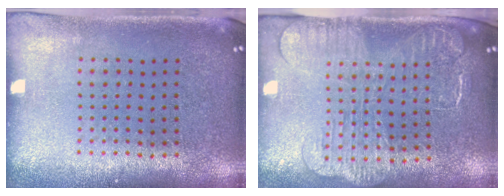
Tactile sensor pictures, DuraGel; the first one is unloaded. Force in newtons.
{"total": 2.3, "press": 2.0, "slide": 1.3}